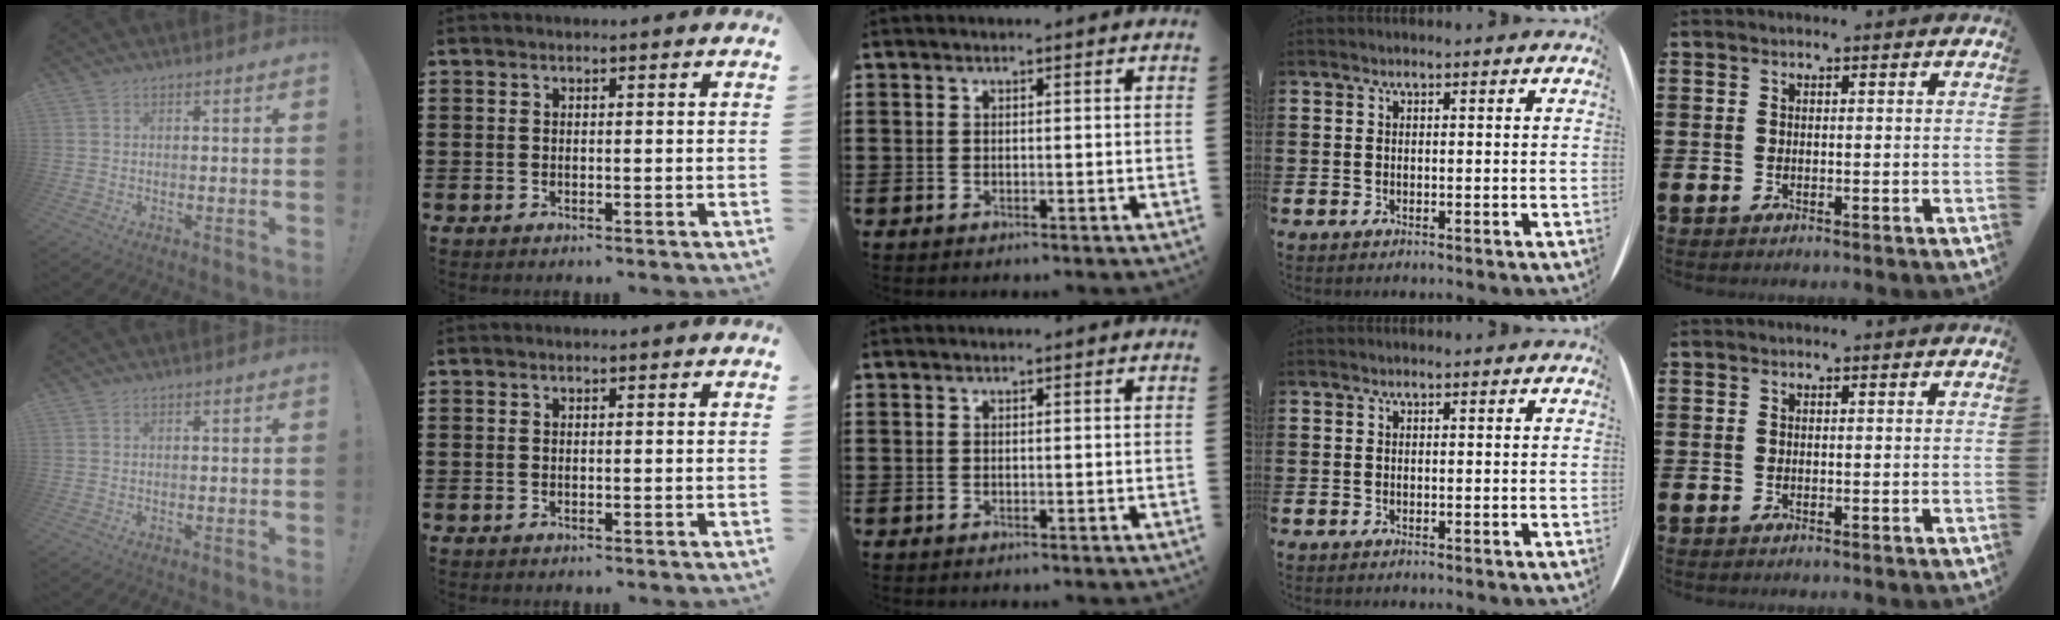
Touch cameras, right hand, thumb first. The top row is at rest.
{}